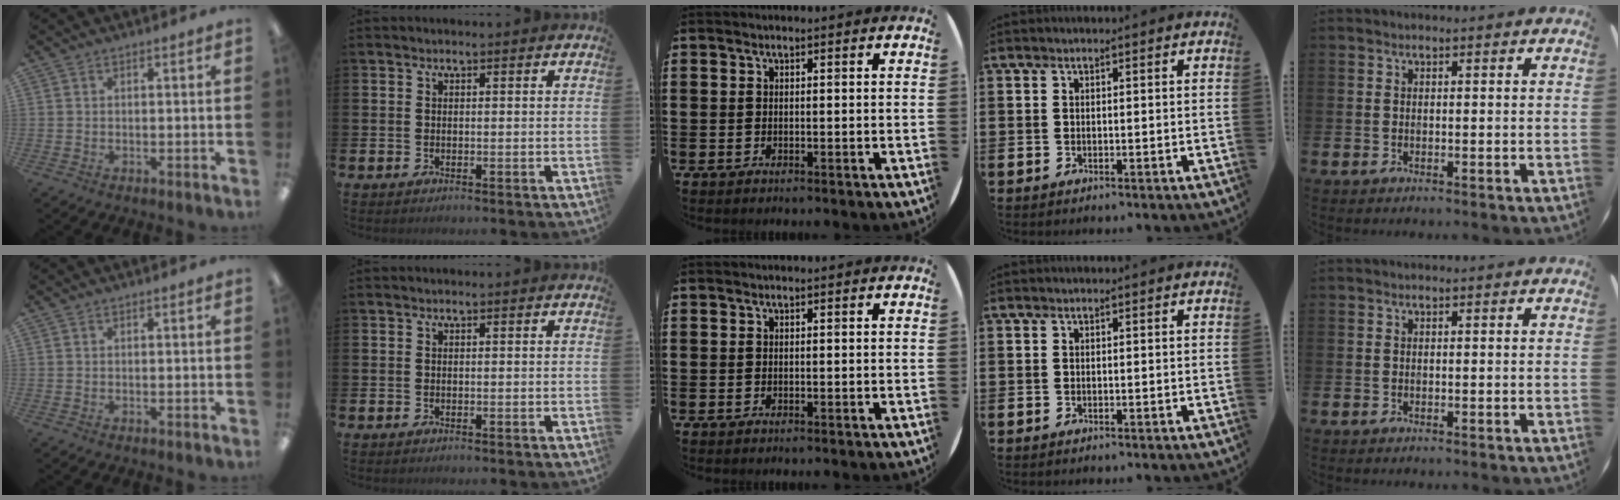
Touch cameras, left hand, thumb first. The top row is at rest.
{}